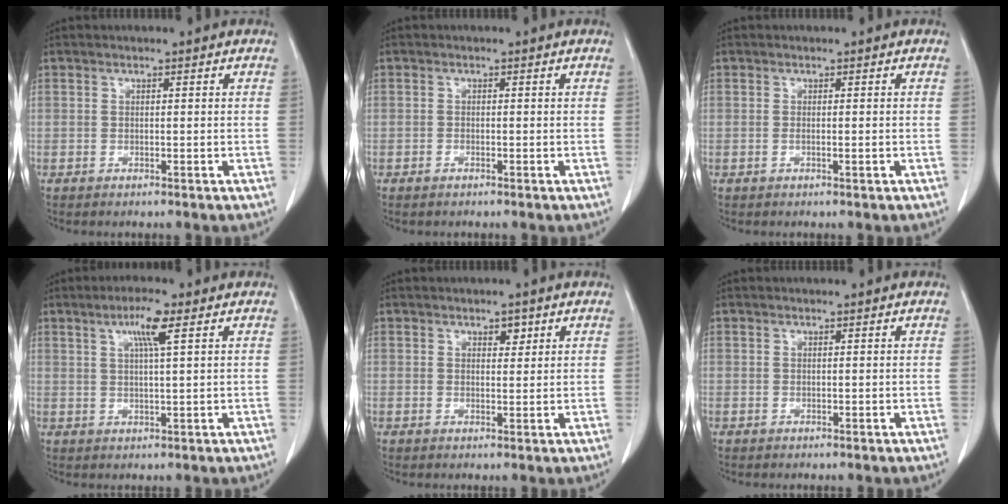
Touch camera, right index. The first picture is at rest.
{"total": 1.0, "force": [-0.6, 0.6, 0.6], "torque": [-0.011, 0.000, -0.007]}
{"total": 1.2, "force": [-0.3, 0.3, 1.2], "torque": [-0.024, 0.005, 0.001]}
{"total": 5.1, "force": [2.3, 0.2, 4.6], "torque": [-0.084, 0.002, 0.041]}
{"total": 2.2, "force": [1.2, 1.3, 1.3], "torque": [-0.018, 0.001, 0.020]}
{"total": 0.0}